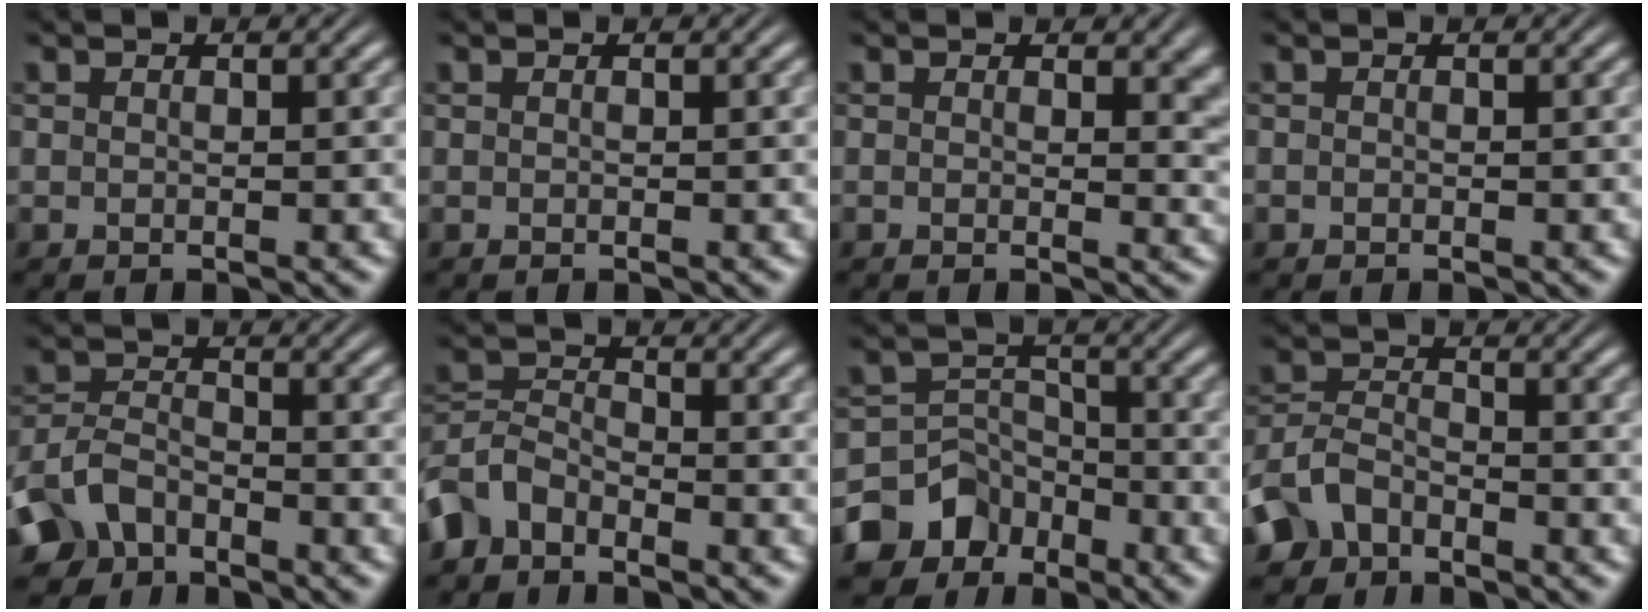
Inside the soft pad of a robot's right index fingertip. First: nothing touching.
{"total": 0.0}
{"total": 1.9, "force": [1.4, 0.7, 1.1], "torque": [-0.003, -0.009, 0.019]}
{"total": 0.0}
{"total": 6.7, "force": [-4.1, 4.8, 2.2], "torque": [-0.053, -0.029, -0.067]}
{"total": 5.2, "force": [-3.2, 3.8, 1.6], "torque": [-0.042, -0.019, -0.056]}
{"total": 9.4, "force": [-5.1, 7.2, 3.2], "torque": [-0.043, -0.033, -0.083]}
{"total": 6.1, "force": [-3.8, 4.4, 1.7], "torque": [-0.049, -0.022, -0.064]}